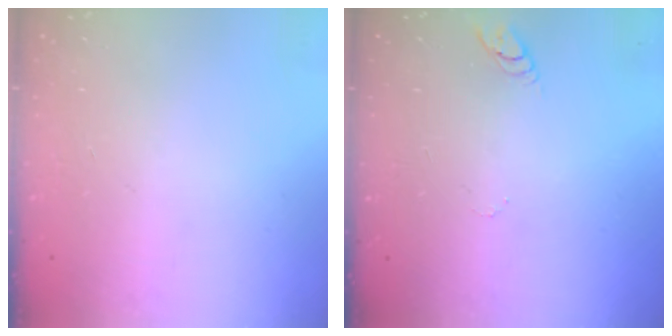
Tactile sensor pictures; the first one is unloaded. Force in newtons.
{"total": 3.2, "press": 3.2, "slide": 0.3}